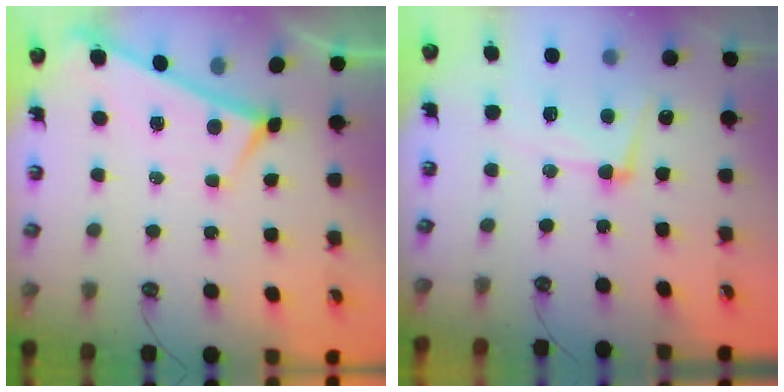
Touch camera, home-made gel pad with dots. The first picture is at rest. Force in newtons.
{"total": 8.4, "press": 8.3, "slide": 1.8}